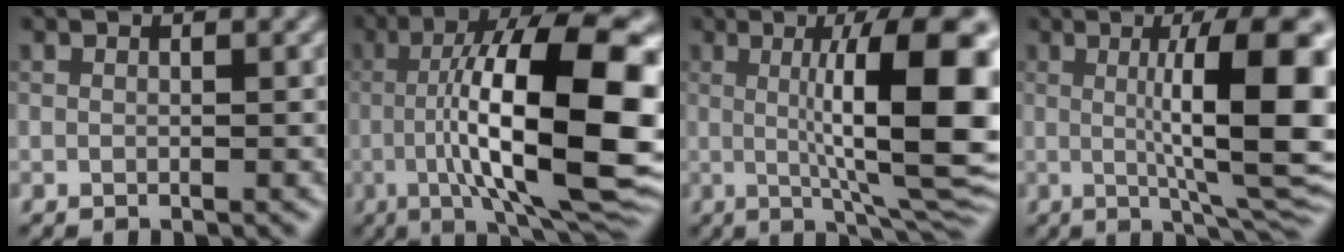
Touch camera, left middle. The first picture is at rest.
{"total": 16.0, "force": [-1.0, 4.2, 15.4], "torque": [-0.212, 0.027, -0.012]}
{"total": 13.4, "force": [0.9, 2.9, 13.0], "torque": [-0.165, 0.006, 0.016]}
{"total": 12.1, "force": [0.9, 2.8, 11.7], "torque": [-0.144, 0.003, 0.017]}